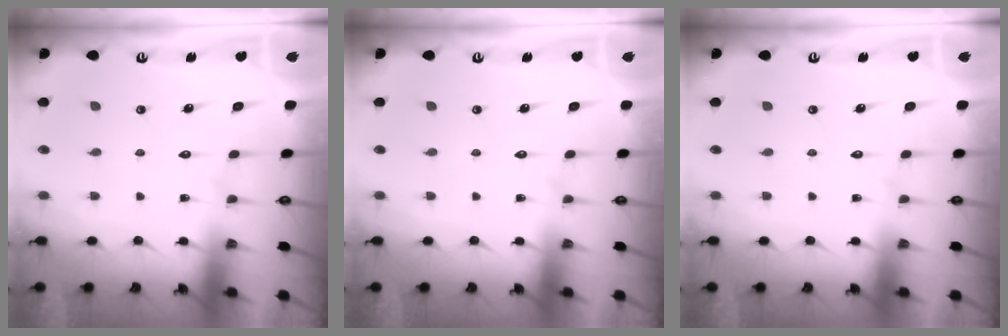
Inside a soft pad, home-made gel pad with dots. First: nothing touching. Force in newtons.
{"total": 0.0}
{"total": 0.0}